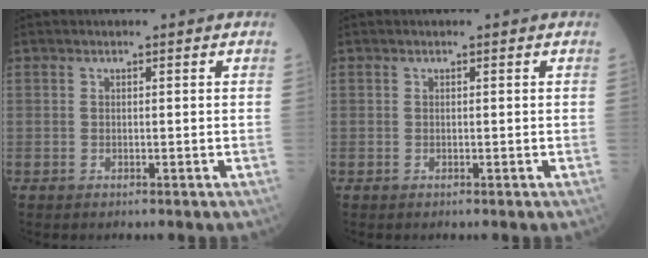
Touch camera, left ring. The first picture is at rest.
{"total": 0.0}